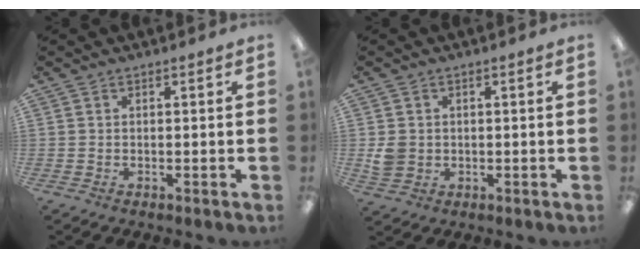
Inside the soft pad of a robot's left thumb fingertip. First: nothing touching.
{"total": 4.1, "force": [0.3, 3.8, 1.5], "torque": [-0.015, 0.002, 0.006]}